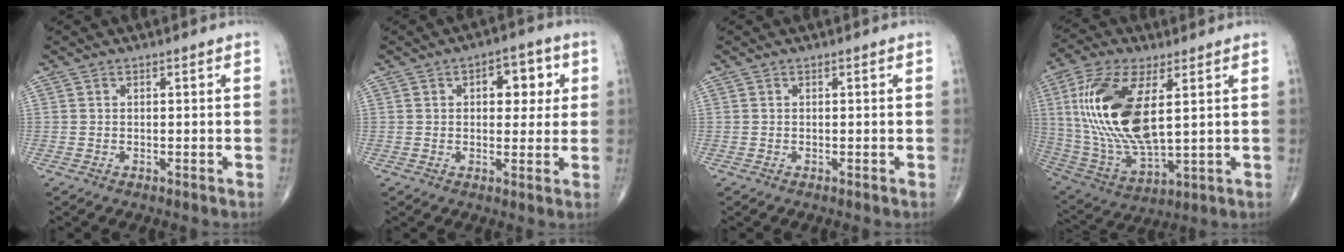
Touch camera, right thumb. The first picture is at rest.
{"total": 7.8, "force": [2.2, 4.5, 6.0], "torque": [-0.042, -0.001, 0.025]}
{"total": 0.0}
{"total": 21.0, "force": [4.3, 9.1, 18.4], "torque": [-0.387, -0.023, 0.088]}